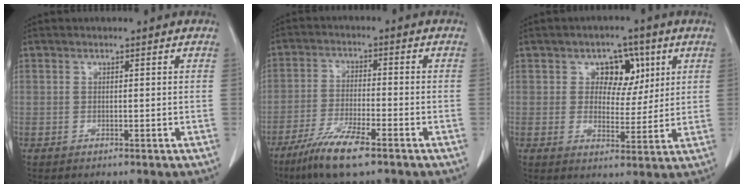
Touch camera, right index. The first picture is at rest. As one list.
[{"total": 8.6, "force": [-5.9, 1.0, 6.3], "torque": [-0.125, -0.020, -0.108]}, {"total": 6.4, "force": [2.5, 4.6, 3.7], "torque": [-0.040, 0.010, 0.037]}]